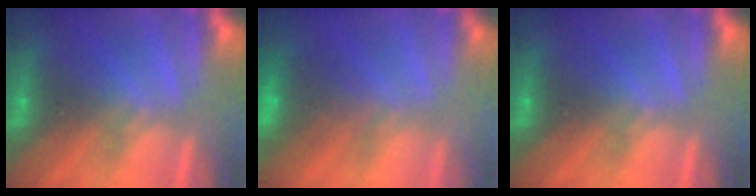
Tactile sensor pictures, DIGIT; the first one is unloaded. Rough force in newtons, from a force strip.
{"total": 7.3}
{"total": 0.0}